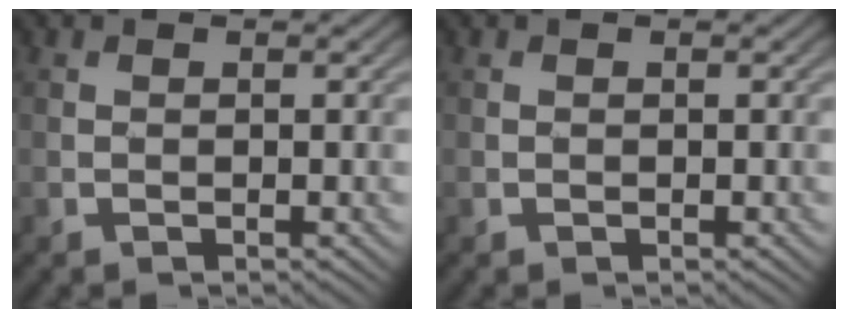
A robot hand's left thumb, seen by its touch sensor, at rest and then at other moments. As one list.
[{"total": 0.0}]